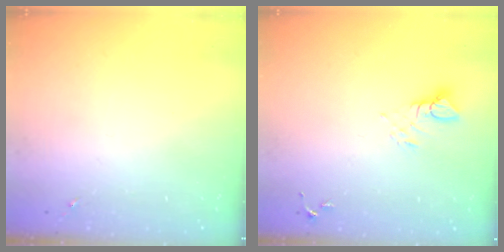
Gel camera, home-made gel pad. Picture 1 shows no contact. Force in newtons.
{"total": 3.8, "press": 3.8, "slide": 0.3}